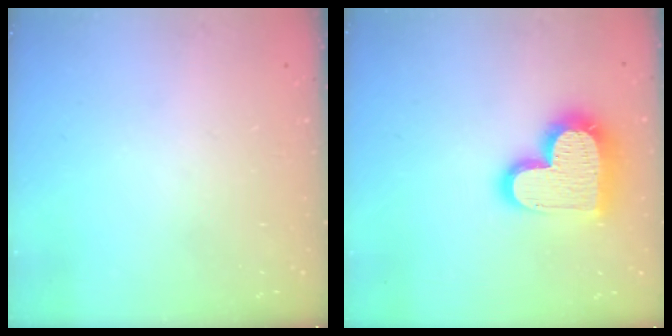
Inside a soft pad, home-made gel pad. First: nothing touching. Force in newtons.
{"total": 18.8, "press": 18.8, "slide": 1.6}